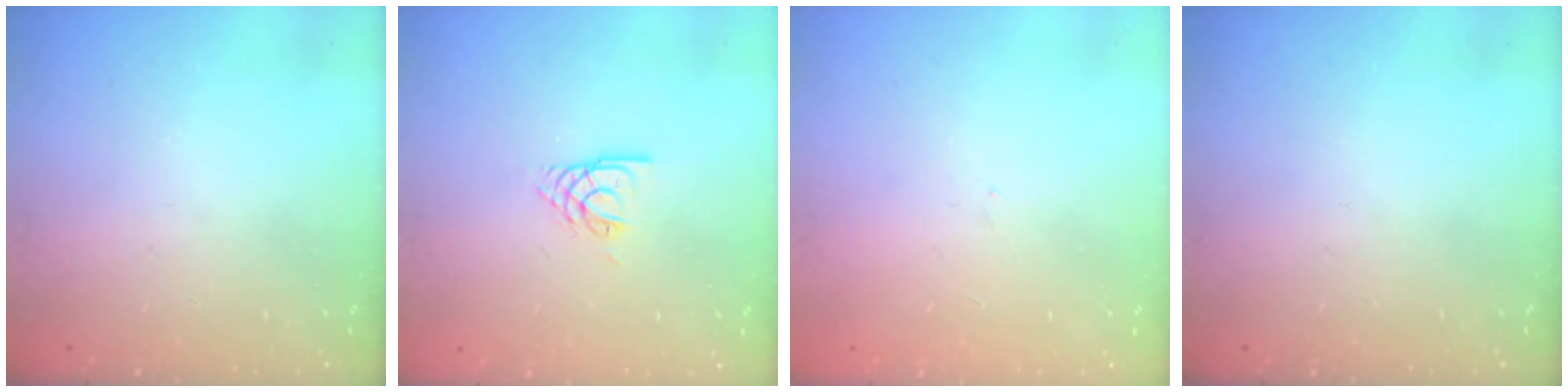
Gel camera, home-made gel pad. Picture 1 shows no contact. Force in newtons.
{"total": 3.7, "press": 3.7, "slide": 0.3}
{"total": 0.0}
{"total": 0.0}